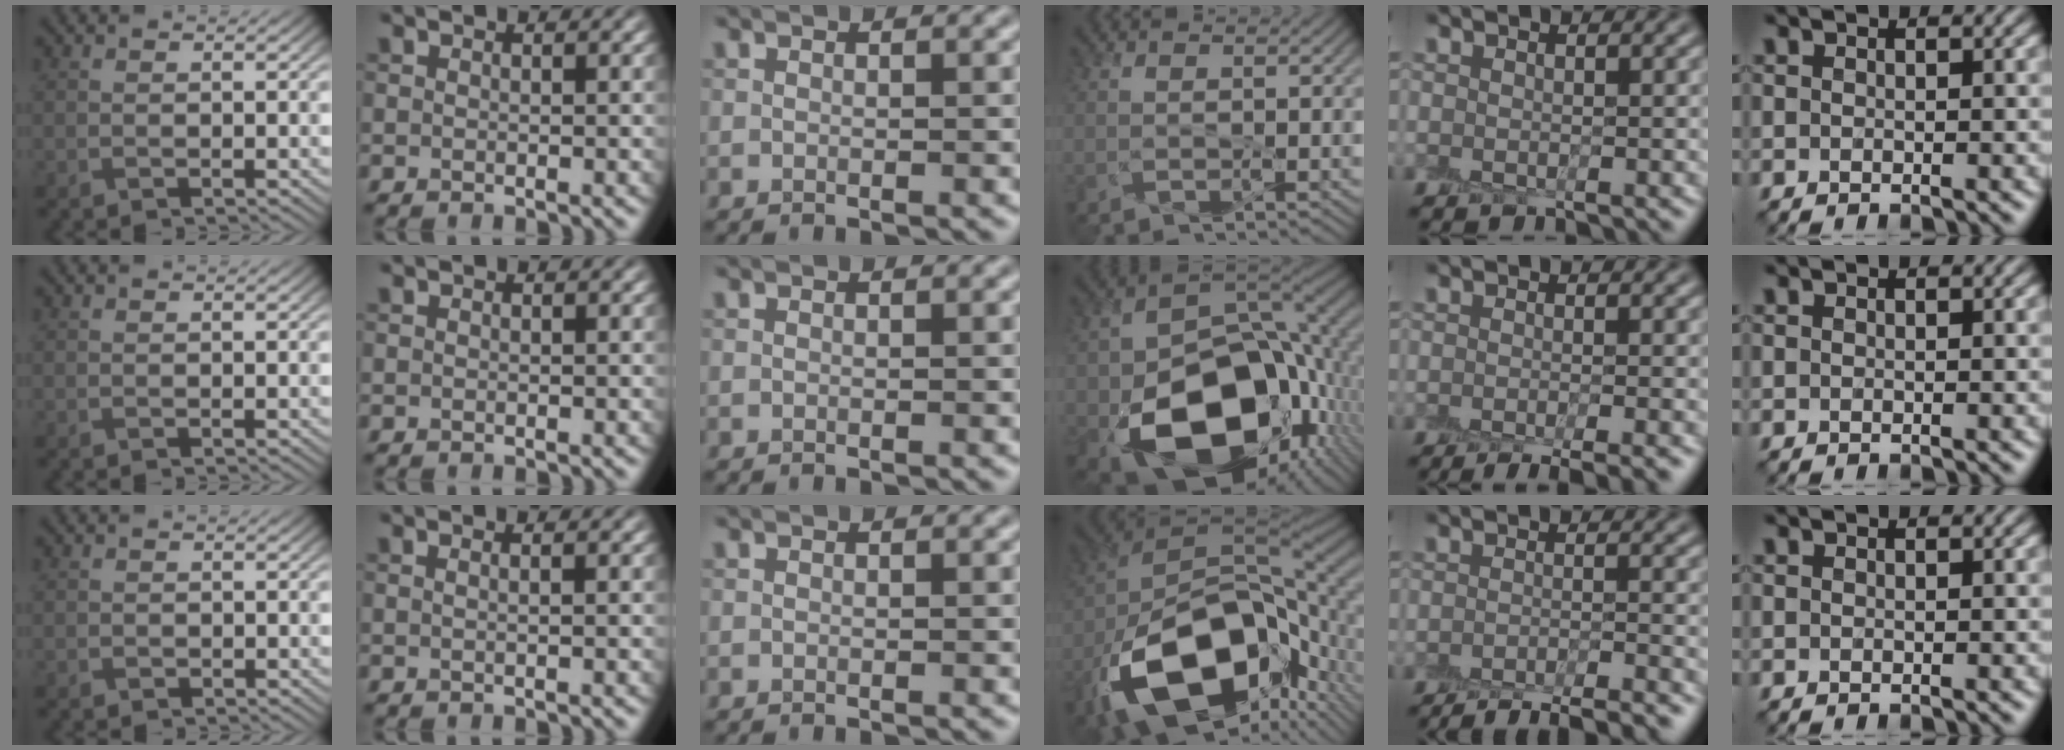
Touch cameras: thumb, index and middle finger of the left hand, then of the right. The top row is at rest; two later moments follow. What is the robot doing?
{"motion": "peel", "object": "plastic screen protector"}